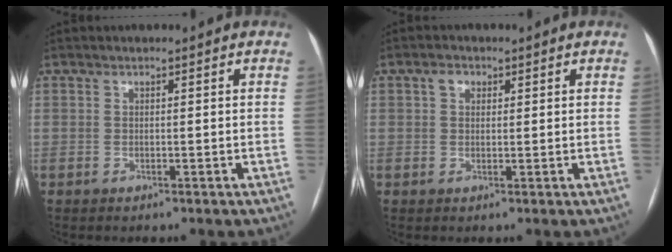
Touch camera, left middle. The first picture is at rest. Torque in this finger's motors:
{"motor_torque": [0.27, -0.25, 0.22, 0.04]}